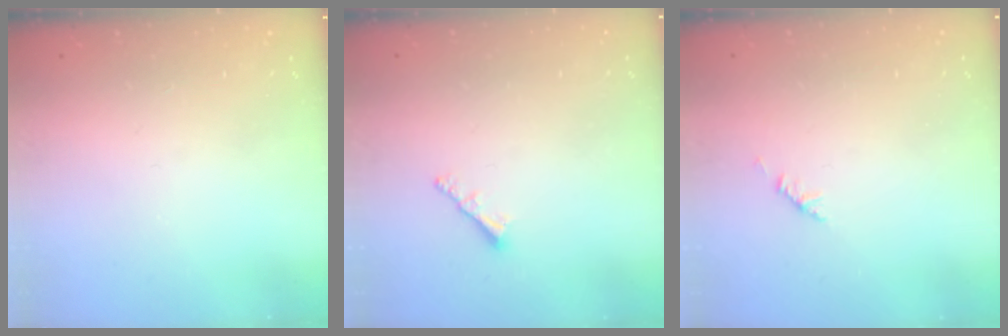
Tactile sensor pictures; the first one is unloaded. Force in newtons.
{"total": 2.1, "press": 2.0, "slide": 0.5}
{"total": 1.9, "press": 1.8, "slide": 0.6}